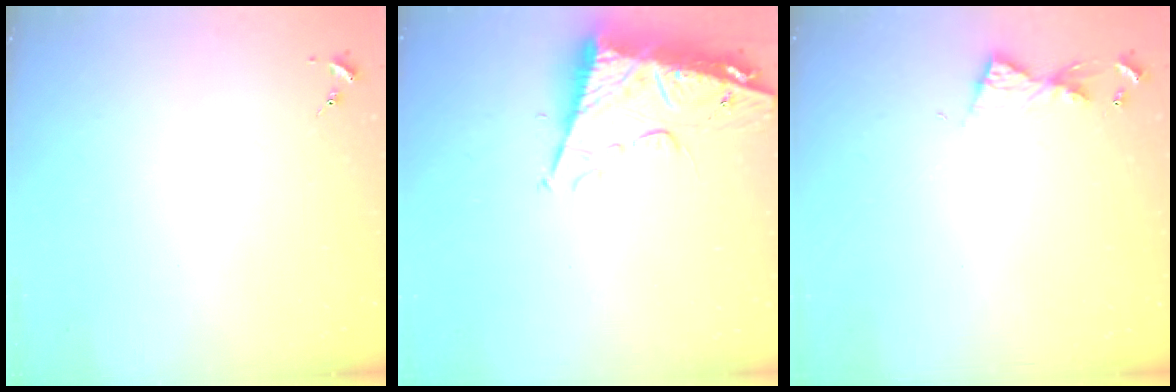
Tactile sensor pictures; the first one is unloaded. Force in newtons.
{"total": 13.5, "press": 13.5, "slide": 1.3}
{"total": 6.7, "press": 6.6, "slide": 0.6}